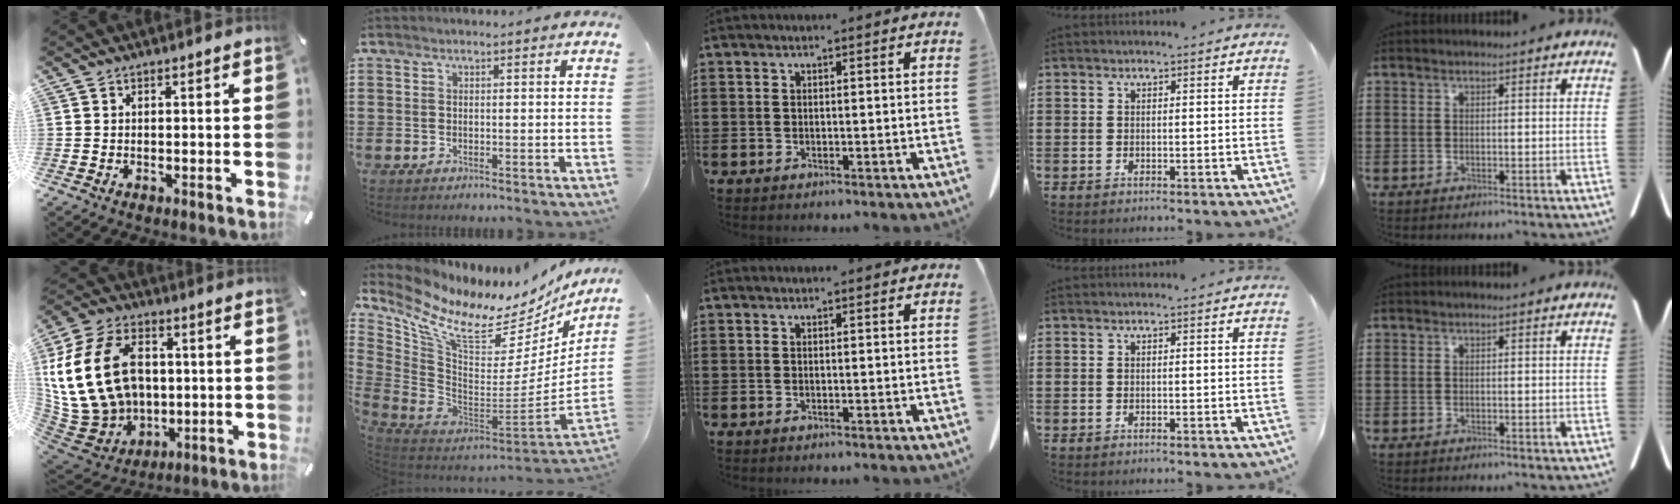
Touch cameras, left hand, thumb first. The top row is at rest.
{"thumb": {"total": 23.3, "force": [3.1, 17.6, 15.0], "torque": [-0.315, -0.003, 0.063]}, "index": {"total": 11.0, "force": [8.0, 4.2, 6.3], "torque": [-0.147, -0.072, 0.137]}}